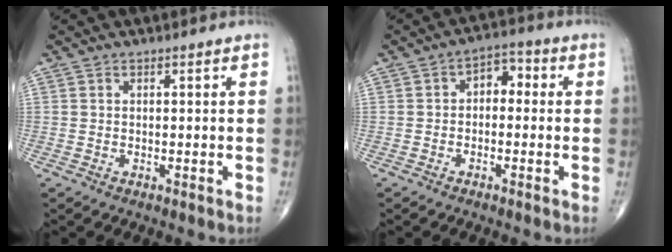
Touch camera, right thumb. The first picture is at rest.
{"total": 4.8, "force": [-0.1, 3.2, 3.6], "torque": [-0.028, 0.024, -0.016]}